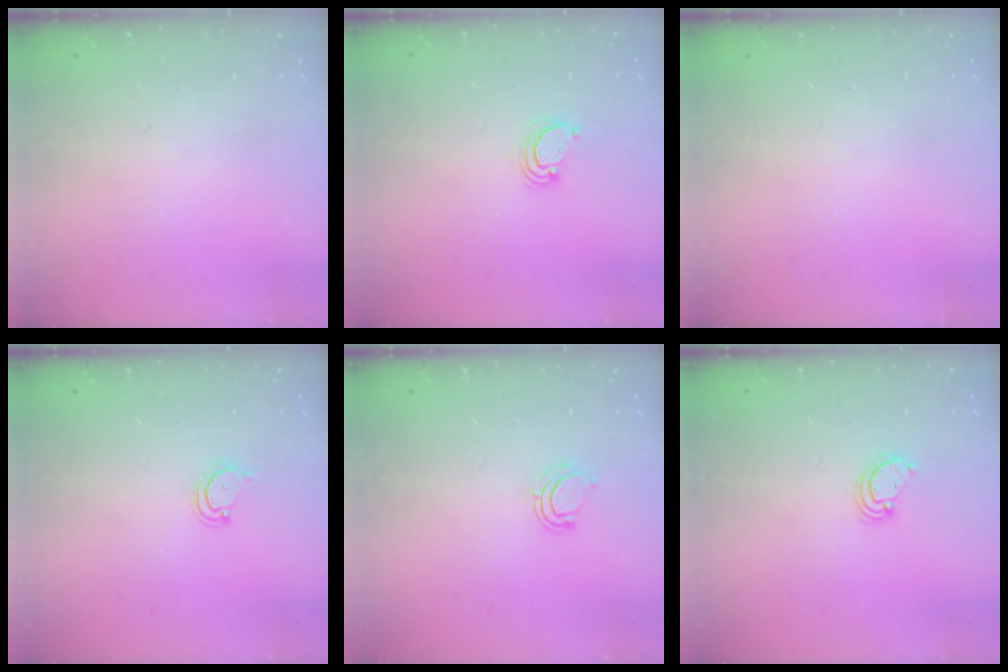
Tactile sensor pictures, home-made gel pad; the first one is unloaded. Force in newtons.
{"total": 3.3, "press": 3.3, "slide": 0.3}
{"total": 0.0}
{"total": 3.8, "press": 3.8, "slide": 0.2}
{"total": 5.0, "press": 4.9, "slide": 1.0}
{"total": 2.6, "press": 2.6, "slide": 0.3}